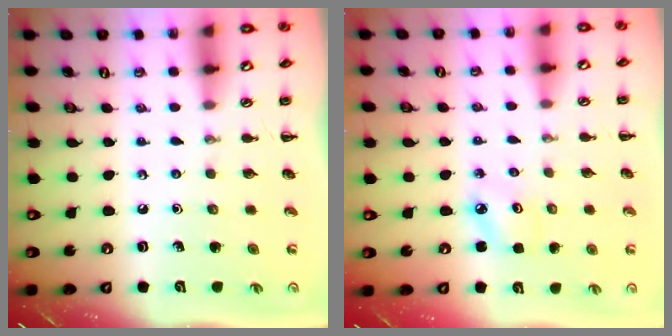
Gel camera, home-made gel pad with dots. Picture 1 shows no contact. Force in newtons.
{"total": 3.0, "press": 2.9, "slide": 0.6}